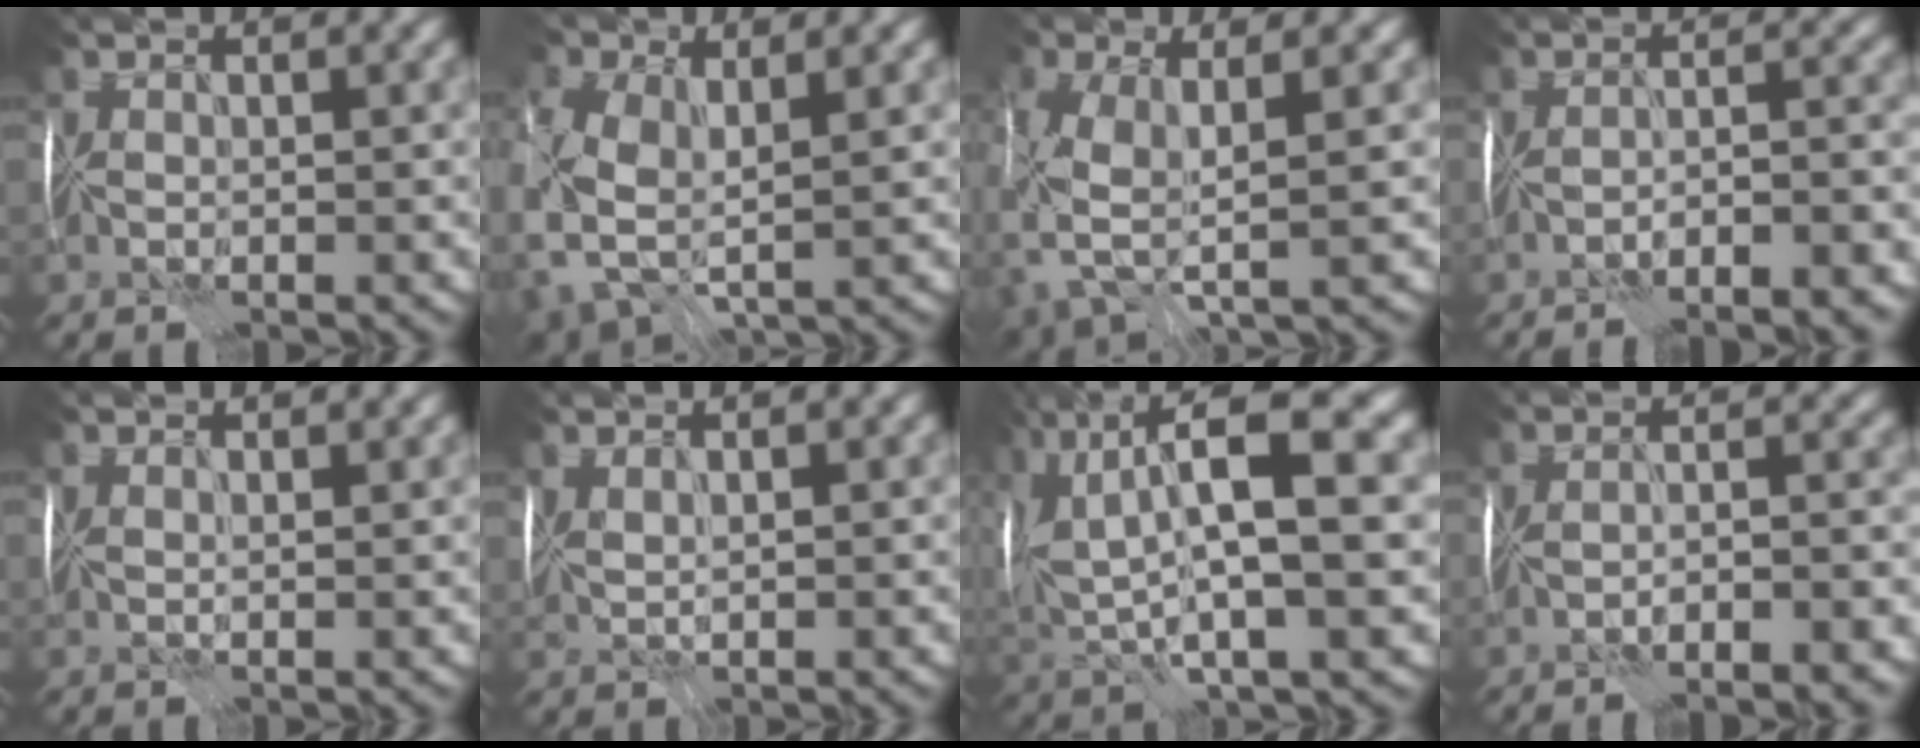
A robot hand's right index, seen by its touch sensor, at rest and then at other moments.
{"total": 9.9, "force": [-0.9, 6.4, 7.5], "torque": [-0.194, -0.034, 0.003]}
{"total": 7.8, "force": [-2.1, 3.6, 6.6], "torque": [-0.172, -0.028, -0.030]}
{"total": 5.3, "force": [-4.4, 0.2, 2.9], "torque": [-0.038, 0.009, -0.057]}
{"total": 1.9, "force": [1.7, 0.0, 0.8], "torque": [-0.015, 0.002, 0.023]}
{"total": 1.2, "force": [0.9, -0.2, 0.8], "torque": [-0.019, 0.003, 0.019]}
{"total": 13.0, "force": [3.4, 3.4, 12.0], "torque": [-0.237, 0.019, 0.062]}
{"total": 4.7, "force": [-3.7, 0.2, 2.9], "torque": [-0.035, 0.010, -0.048]}